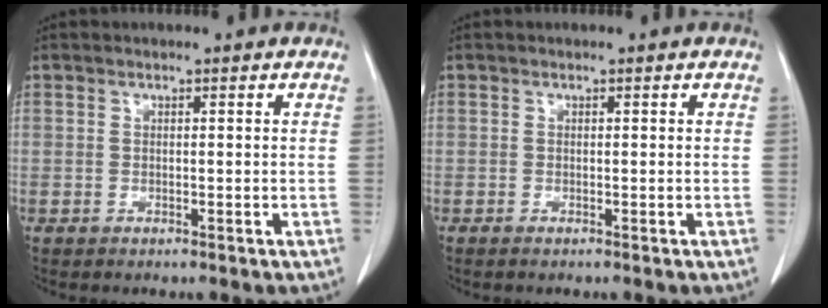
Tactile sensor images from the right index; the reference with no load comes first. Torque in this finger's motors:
{"motor_torque": [0.13, -0.11, 0.06, 0.01]}